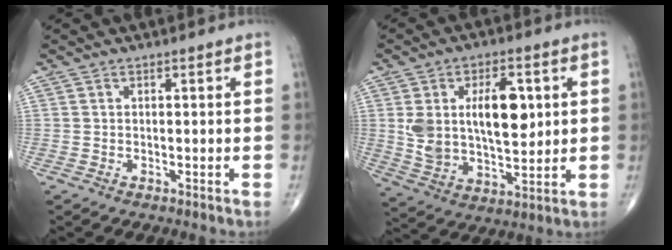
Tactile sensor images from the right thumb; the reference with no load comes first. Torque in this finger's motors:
{"motor_torque": [1.30, 1.55, 0.59, 0.43, 0.09]}